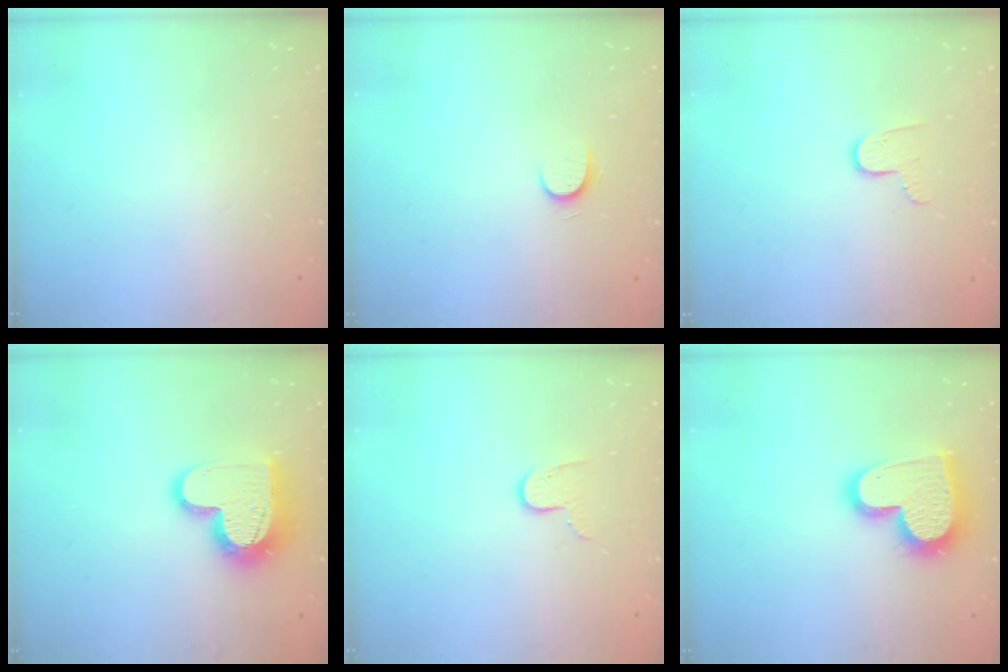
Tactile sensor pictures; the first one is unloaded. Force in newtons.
{"total": 5.2, "press": 5.2, "slide": 0.6}
{"total": 5.2, "press": 5.2, "slide": 0.4}
{"total": 14.7, "press": 14.6, "slide": 1.1}
{"total": 6.3, "press": 6.3, "slide": 0.5}
{"total": 18.9, "press": 18.9, "slide": 1.5}